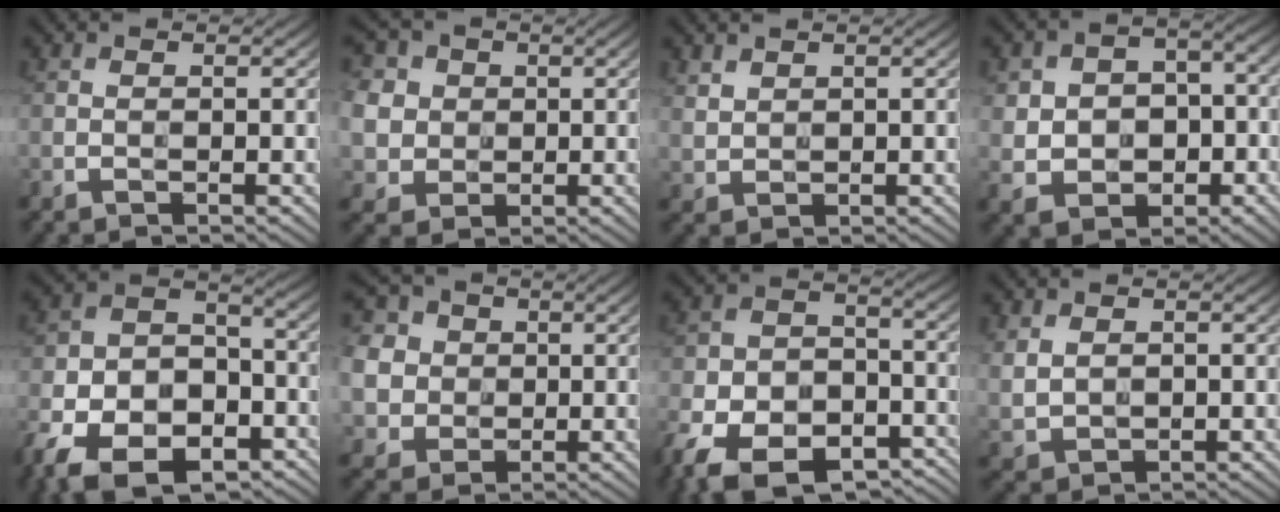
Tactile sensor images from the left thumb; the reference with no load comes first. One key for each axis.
{"total": 9.1, "fx": 1.9, "fy": 8.2, "fz": 3.6, "tx": -0.132, "ty": 0.014, "tz": 0.028}
{"total": 2.2, "fx": 1.5, "fy": 1.4, "fz": 0.9, "tx": -0.026, "ty": -0.002, "tz": 0.038}
{"total": 7.5, "fx": -1.0, "fy": 6.0, "fz": 4.4, "tx": -0.094, "ty": -0.013, "tz": -0.021}
{"total": 16.4, "fx": -9.3, "fy": 10.2, "fz": 8.8, "tx": -0.193, "ty": -0.046, "tz": -0.159}
{"total": 11.2, "fx": 2.0, "fy": 10.1, "fz": 4.5, "tx": -0.168, "ty": 0.011, "tz": 0.028}
{"total": 15.1, "fx": -9.5, "fy": 8.9, "fz": 7.7, "tx": -0.176, "ty": -0.051, "tz": -0.151}
{"total": 3.6, "fx": 0.9, "fy": 2.8, "fz": 2.1, "tx": -0.062, "ty": -0.005, "tz": 0.023}